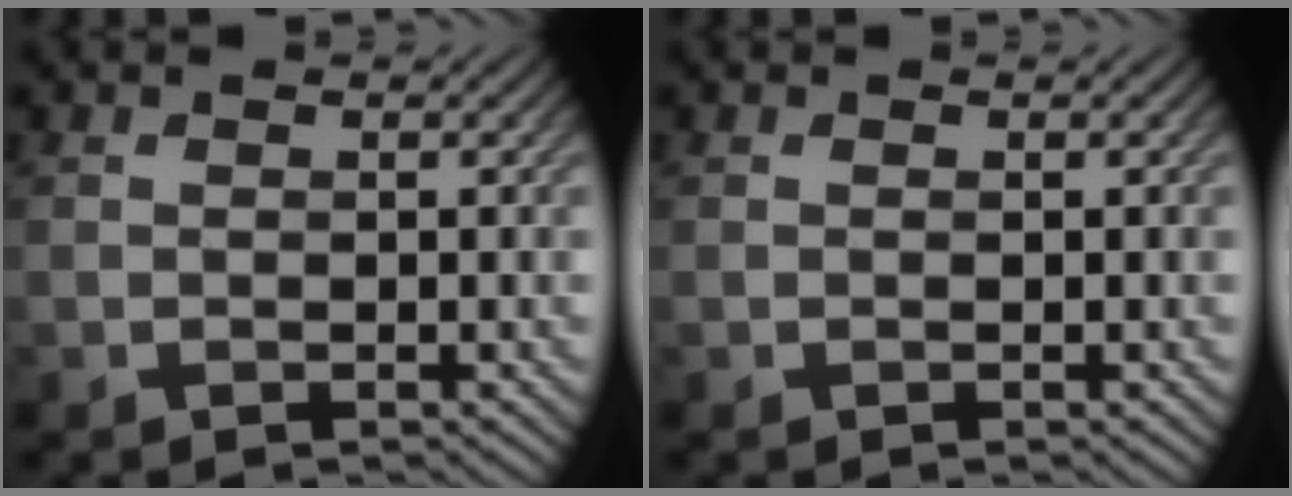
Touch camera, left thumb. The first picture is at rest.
{"total": 0.0}